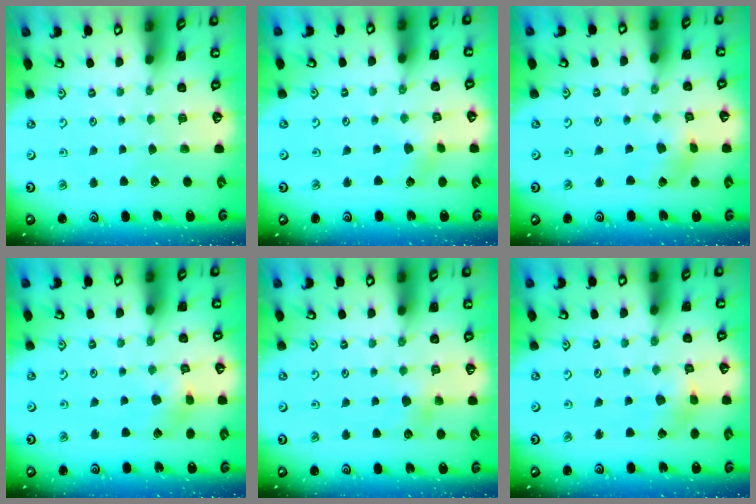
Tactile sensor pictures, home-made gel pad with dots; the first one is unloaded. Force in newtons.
{"total": 2.0, "press": 1.9, "slide": 0.6}
{"total": 2.6, "press": 2.6, "slide": 0.4}
{"total": 4.8, "press": 4.7, "slide": 0.6}
{"total": 4.1, "press": 4.0, "slide": 1.0}
{"total": 3.6, "press": 3.6, "slide": 0.4}